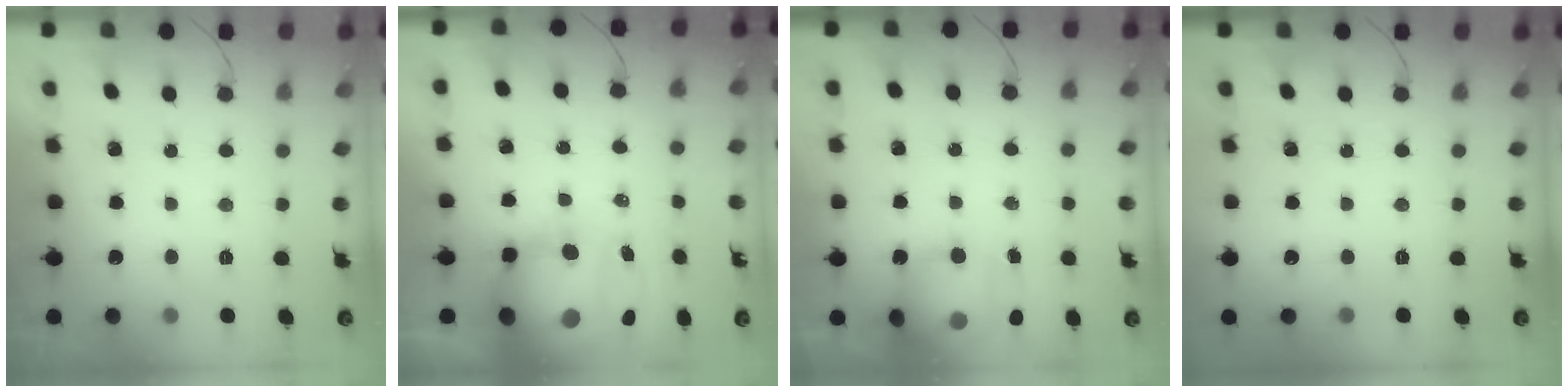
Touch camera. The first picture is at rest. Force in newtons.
{"total": 18.2, "press": 17.7, "slide": 4.4}
{"total": 15.9, "press": 15.5, "slide": 3.7}
{"total": 0.0}